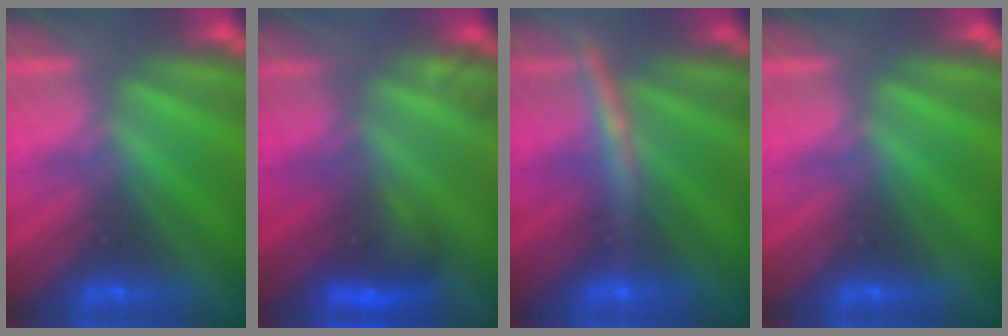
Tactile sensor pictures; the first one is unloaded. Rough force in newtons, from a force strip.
{"total": 2.9}
{"total": 2.8}
{"total": 0.0}